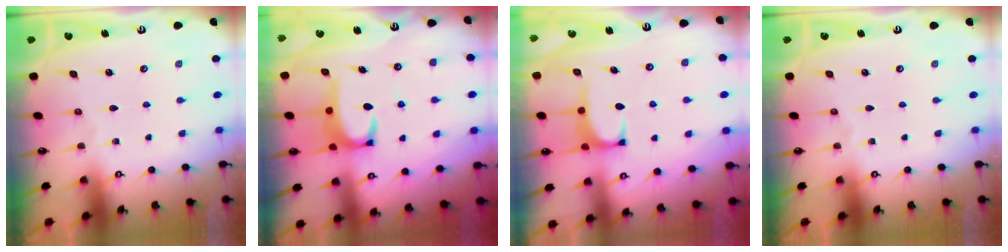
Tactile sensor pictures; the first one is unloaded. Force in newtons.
{"total": 4.6, "press": 4.5, "slide": 0.6}
{"total": 0.6, "press": 0.4, "slide": 0.5}
{"total": 0.0}